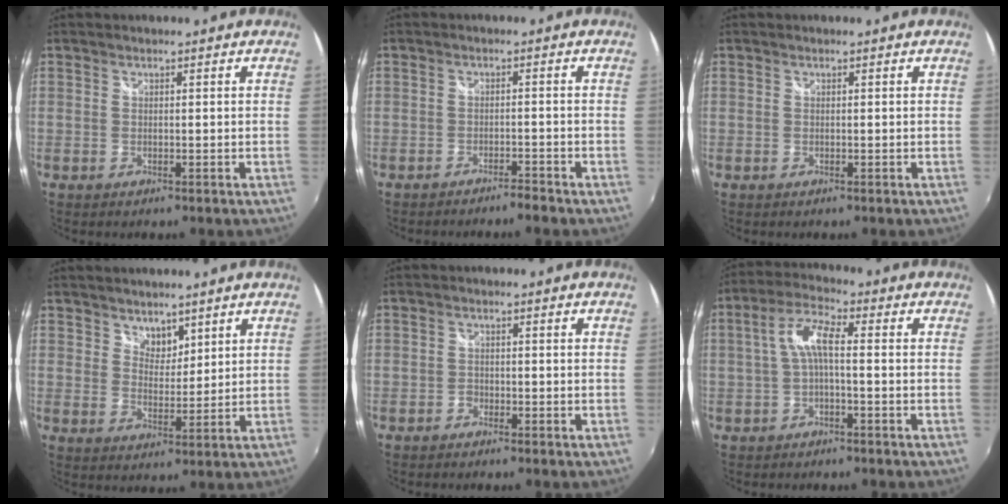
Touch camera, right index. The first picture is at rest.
{"total": 2.4, "force": [-2.3, 0.2, 0.6], "torque": [-0.023, -0.005, -0.040]}
{"total": 0.0}
{"total": 4.0, "force": [3.0, 2.4, 1.0], "torque": [-0.006, 0.004, 0.054]}
{"total": 1.4, "force": [-1.2, 0.7, 0.1], "torque": [-0.005, 0.000, -0.024]}
{"total": 5.6, "force": [-0.7, 1.5, 5.4], "torque": [-0.114, 0.016, -0.014]}